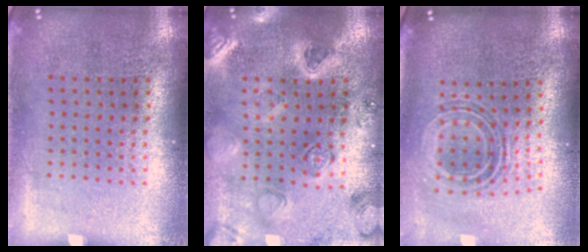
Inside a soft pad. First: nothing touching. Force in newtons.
{"total": 2.3, "press": 2.3, "slide": 0.3}
{"total": 0.8, "press": 0.8, "slide": 0.3}